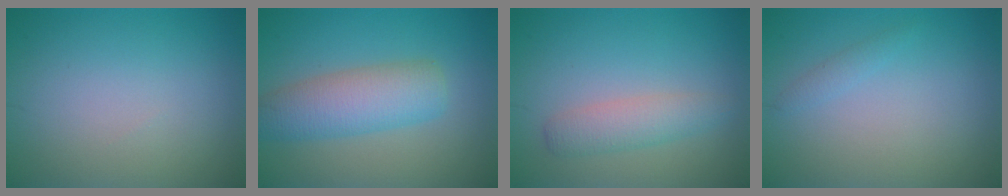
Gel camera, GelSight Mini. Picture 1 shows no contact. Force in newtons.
{"total": 5.5, "press": 5.5, "slide": 0.2}
{"total": 2.6, "press": 2.6, "slide": 0.0}
{"total": 0.8, "press": 0.8, "slide": 0.1}